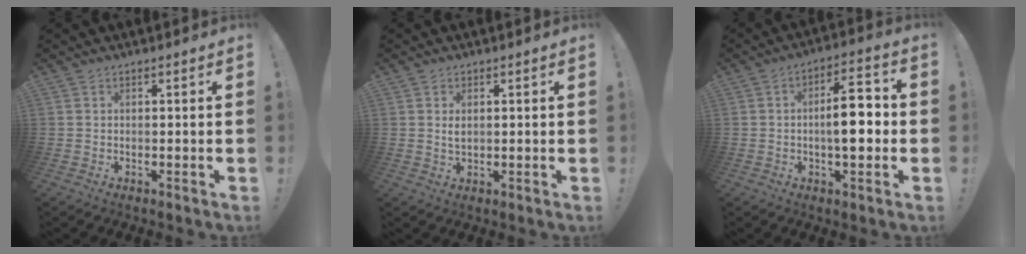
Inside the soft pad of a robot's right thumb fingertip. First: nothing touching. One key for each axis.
{"total": 2.0, "fx": 0.6, "fy": 1.0, "fz": 1.6, "tx": -0.027, "ty": -0.001, "tz": 0.009}
{"total": 11.7, "fx": -1.2, "fy": 4.6, "fz": 10.7, "tx": -0.155, "ty": 0.008, "tz": -0.026}